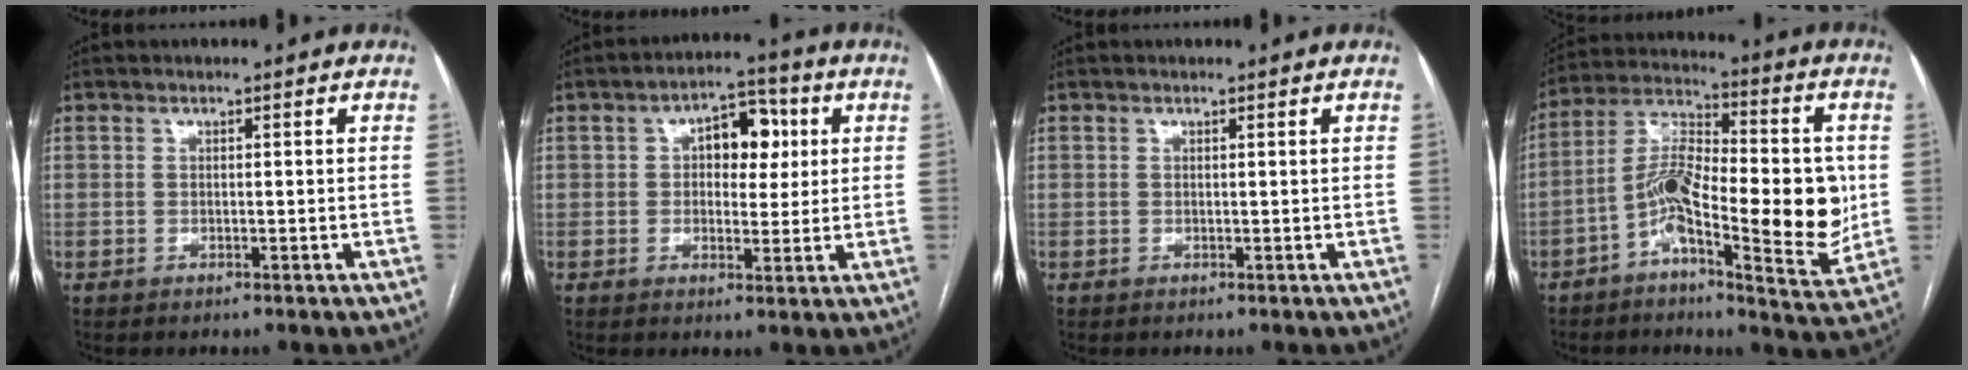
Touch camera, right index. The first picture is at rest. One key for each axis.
{"total": 7.5, "fx": 1.8, "fy": 4.3, "fz": 5.9, "tx": -0.080, "ty": 0.025, "tz": 0.027}
{"total": 0.0}
{"total": 17.2, "fx": -2.7, "fy": 5.0, "fz": 16.3, "tx": -0.270, "ty": 0.019, "tz": -0.048}